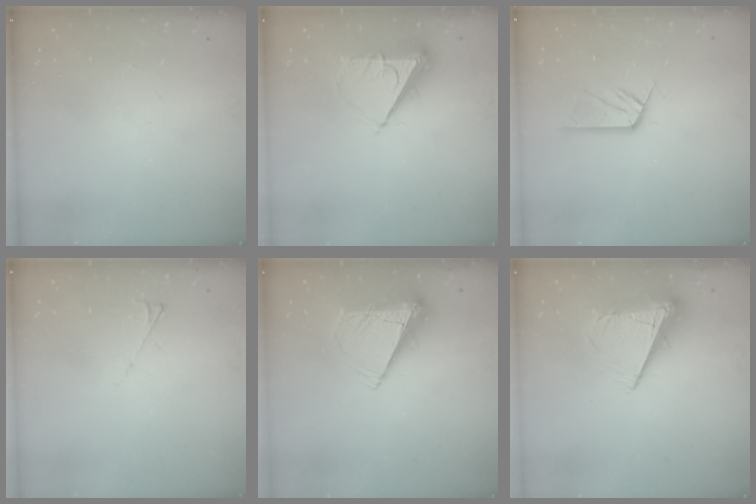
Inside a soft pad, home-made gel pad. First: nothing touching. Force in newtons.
{"total": 6.9, "press": 6.7, "slide": 1.2}
{"total": 8.1, "press": 8.0, "slide": 0.6}
{"total": 3.4, "press": 3.4, "slide": 0.5}
{"total": 8.7, "press": 8.7, "slide": 0.3}
{"total": 10.1, "press": 10.1, "slide": 0.5}